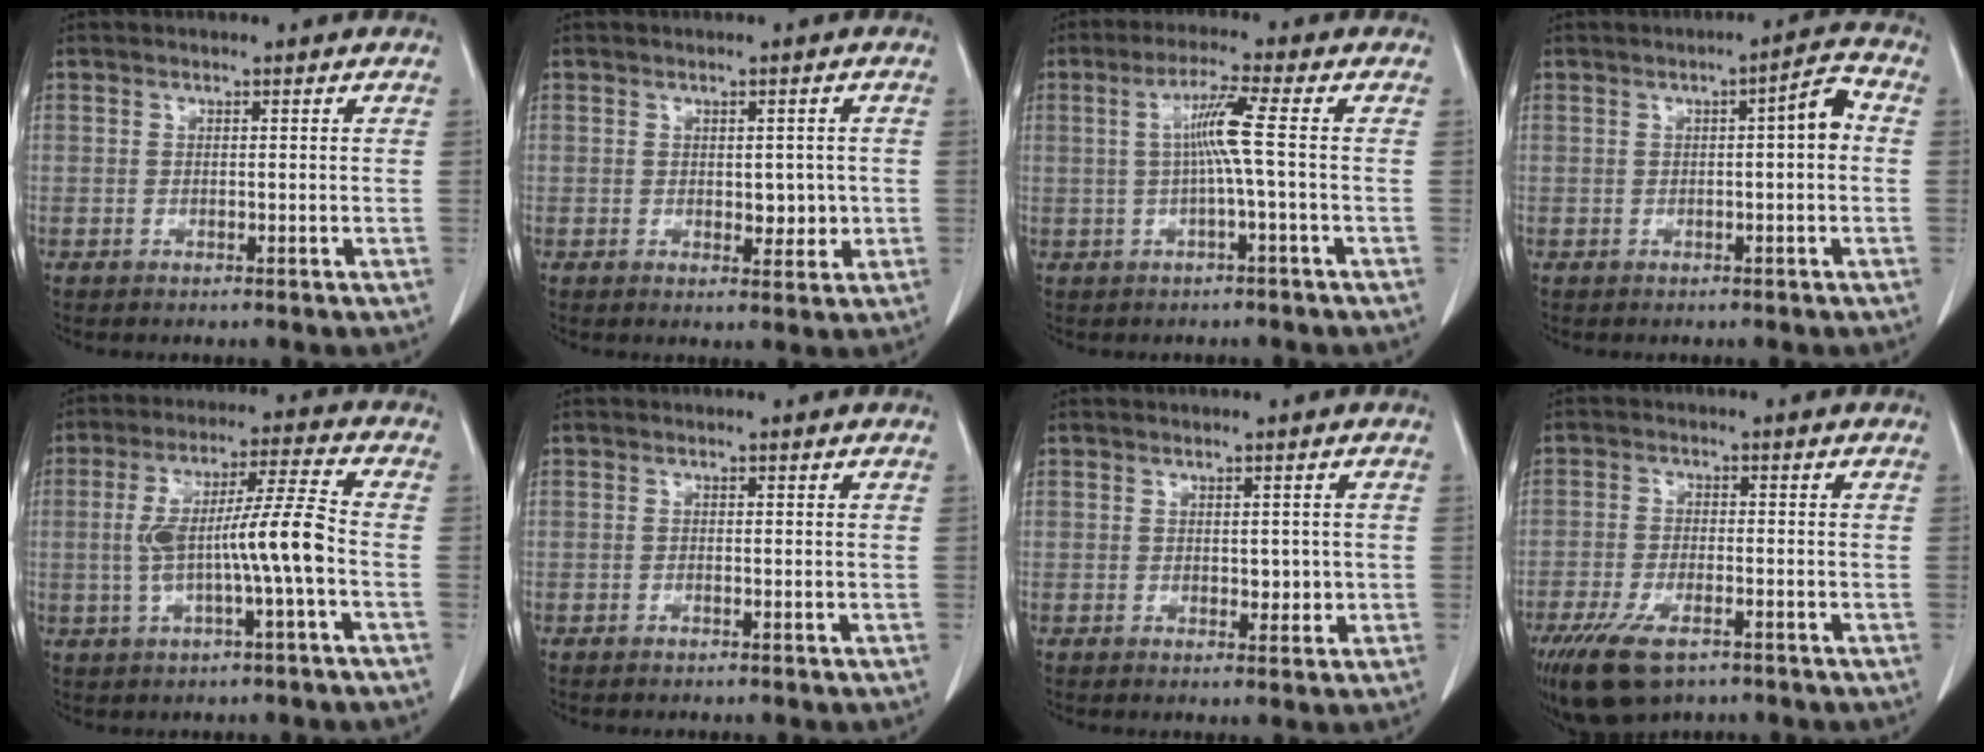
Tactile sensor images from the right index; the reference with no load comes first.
{"total": 3.3, "force": [0.0, 2.0, 2.6], "torque": [-0.024, 0.000, 0.010]}
{"total": 5.3, "force": [0.0, -1.1, 5.2], "torque": [-0.100, 0.009, 0.003]}
{"total": 4.1, "force": [0.2, 0.6, 4.1], "torque": [-0.057, 0.012, -0.002]}
{"total": 10.3, "force": [-1.5, 0.2, 10.2], "torque": [-0.189, 0.022, -0.025]}
{"total": 0.0}
{"total": 2.4, "force": [0.1, 1.5, 1.9], "torque": [-0.019, 0.000, 0.010]}
{"total": 9.2, "force": [-6.0, 3.3, 6.1], "torque": [-0.124, -0.021, -0.102]}